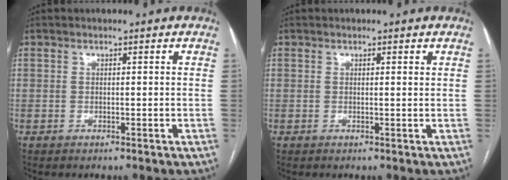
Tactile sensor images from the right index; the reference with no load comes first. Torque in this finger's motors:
{"motor_torque": [0.07, 0.10, -0.03, -0.01]}